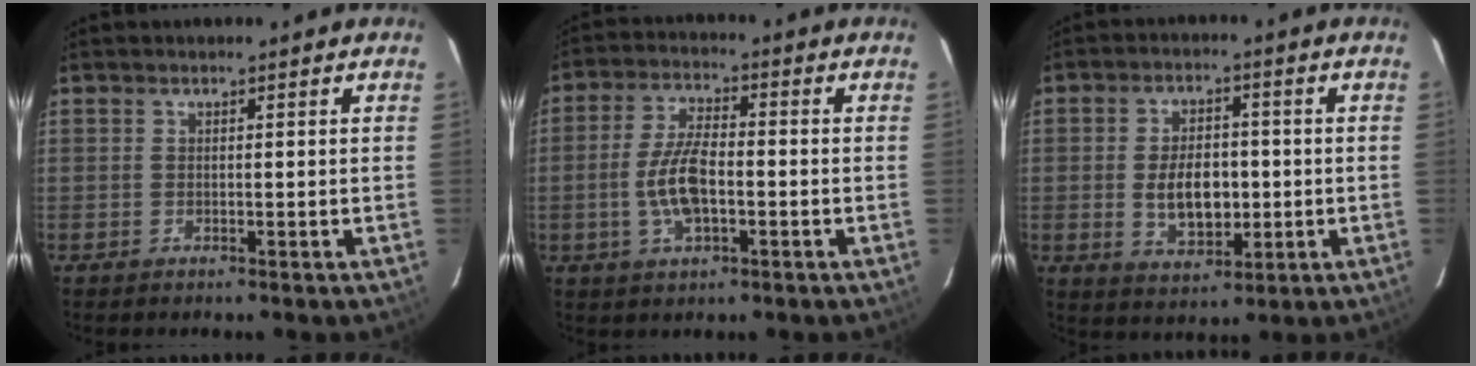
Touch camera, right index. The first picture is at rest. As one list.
[{"total": 8.5, "force": [-2.0, 3.4, 7.5], "torque": [-0.154, 0.004, -0.037]}, {"total": 9.0, "force": [-1.0, 5.3, 7.2], "torque": [-0.138, -0.001, -0.007]}]